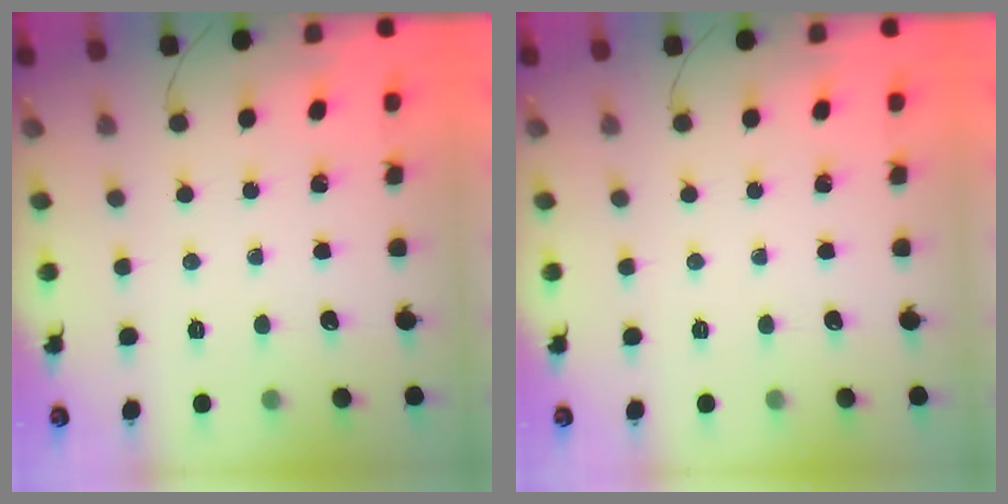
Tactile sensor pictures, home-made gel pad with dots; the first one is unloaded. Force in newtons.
{"total": 0.0}